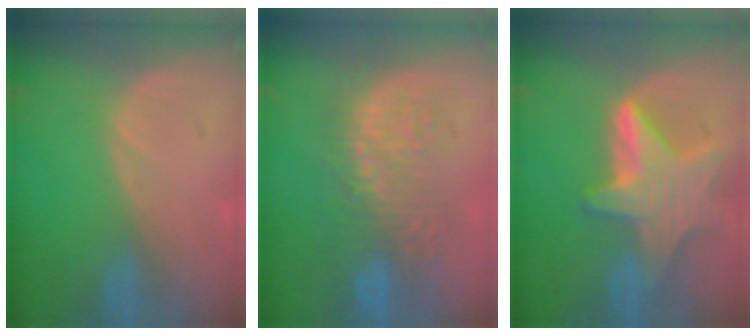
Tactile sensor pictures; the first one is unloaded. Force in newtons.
{"total": 9.3, "press": 8.7, "slide": 3.4}
{"total": 9.5, "press": 9.5, "slide": 0.6}